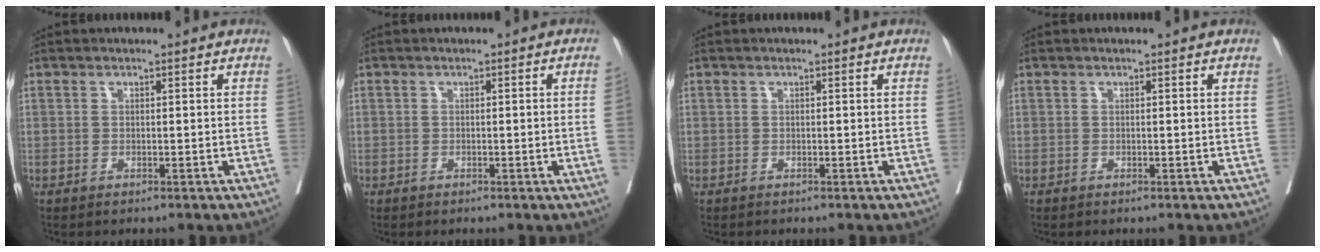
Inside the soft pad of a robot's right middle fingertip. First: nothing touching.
{"total": 1.4, "force": [-0.2, -0.2, 1.3], "torque": [-0.025, 0.003, 0.000]}
{"total": 0.0}
{"total": 0.0}